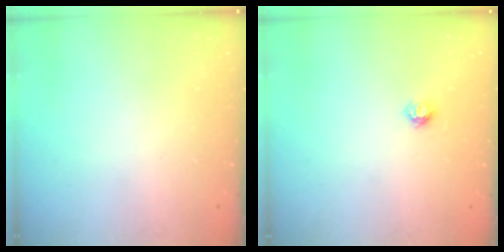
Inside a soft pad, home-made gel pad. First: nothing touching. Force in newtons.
{"total": 5.8, "press": 5.8, "slide": 0.3}